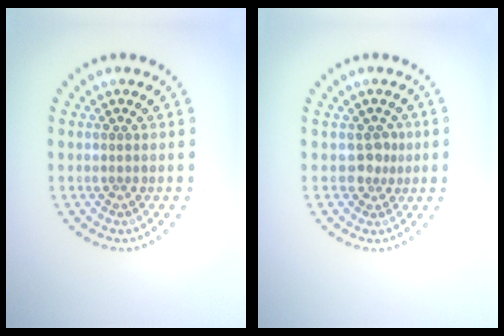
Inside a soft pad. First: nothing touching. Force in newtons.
{"total": 1.7, "press": 1.3, "slide": 1.1}